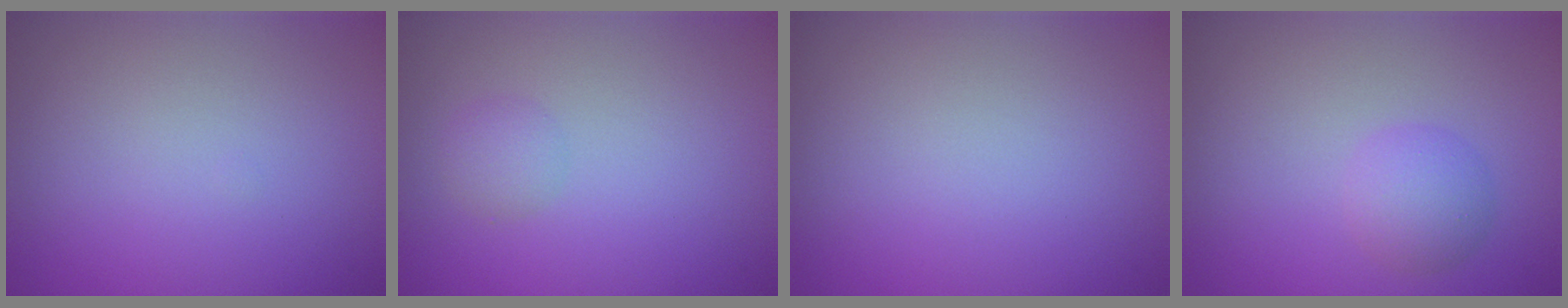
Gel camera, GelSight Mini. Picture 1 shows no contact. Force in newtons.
{"total": 1.3, "press": 1.3, "slide": 0.0}
{"total": 0.0}
{"total": 2.4, "press": 2.4, "slide": 0.2}